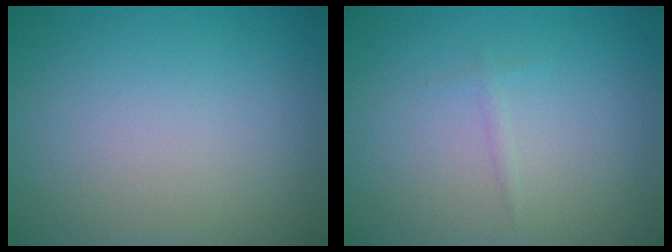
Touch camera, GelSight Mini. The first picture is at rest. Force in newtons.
{"total": 0.5, "press": 0.5, "slide": 0.1}